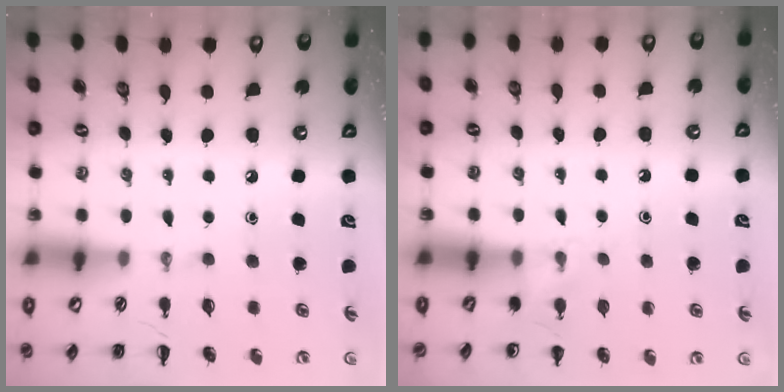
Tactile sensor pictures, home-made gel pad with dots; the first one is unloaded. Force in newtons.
{"total": 4.6, "press": 4.3, "slide": 1.8}